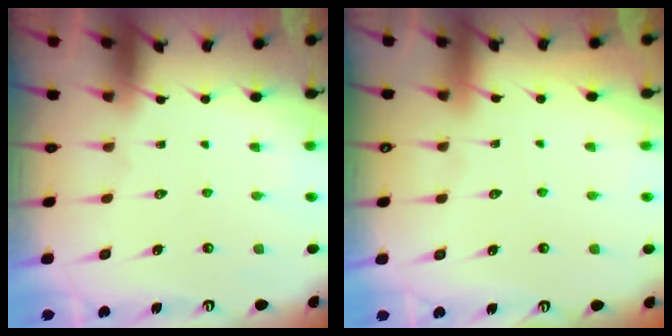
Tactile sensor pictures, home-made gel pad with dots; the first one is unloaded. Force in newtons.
{"total": 2.2, "press": 2.2, "slide": 0.3}